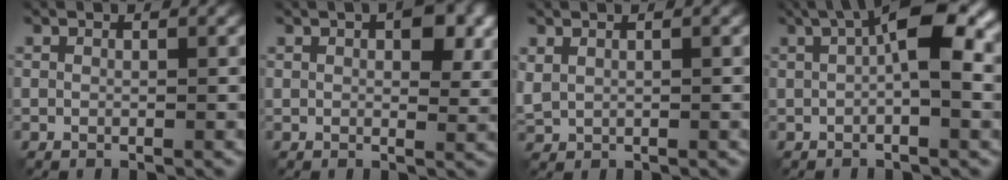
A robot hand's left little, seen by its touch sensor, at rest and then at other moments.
{"total": 5.5, "force": [2.0, 2.9, 4.2], "torque": [-0.059, 0.001, 0.026]}
{"total": 1.4, "force": [0.7, 0.9, 0.8], "torque": [-0.025, 0.004, 0.020]}
{"total": 7.9, "force": [1.3, 2.7, 7.3], "torque": [-0.121, 0.020, 0.012]}